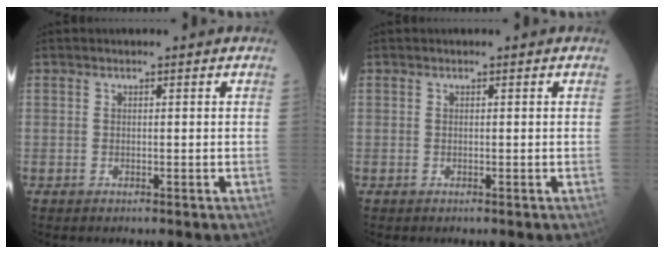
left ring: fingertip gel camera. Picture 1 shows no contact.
{"total": 0.0}